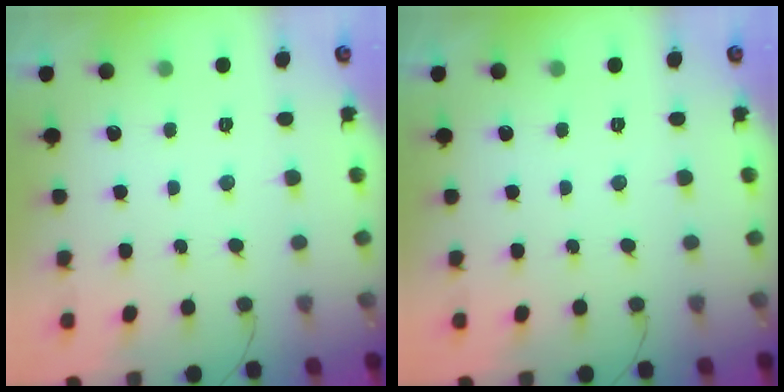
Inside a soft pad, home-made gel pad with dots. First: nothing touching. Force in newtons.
{"total": 0.0}